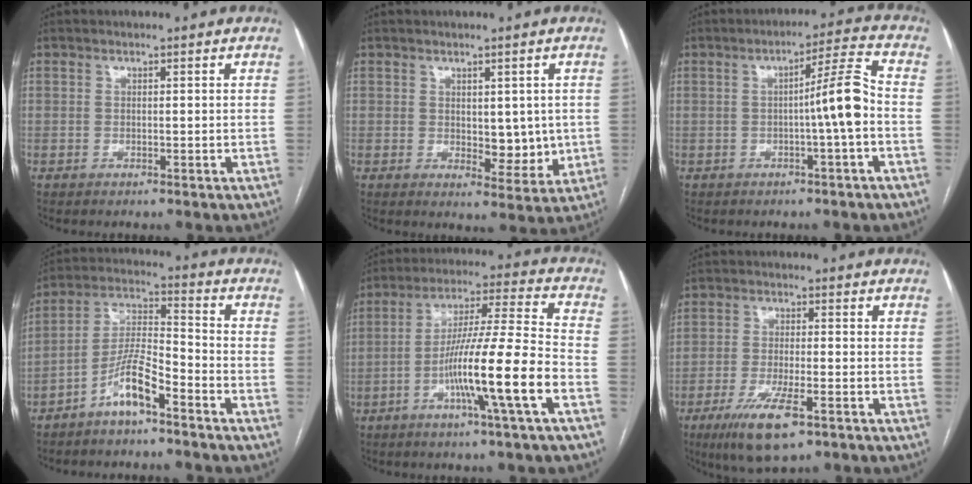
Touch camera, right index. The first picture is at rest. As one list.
[{"total": 5.7, "force": [0.3, 3.0, 4.8], "torque": [-0.055, -0.009, 0.014]}, {"total": 6.8, "force": [-1.2, -0.8, 6.7], "torque": [-0.099, 0.015, -0.018]}, {"total": 8.0, "force": [-5.2, 1.3, 6.0], "torque": [-0.130, 0.007, -0.102]}, {"total": 14.9, "force": [-5.6, -1.3, 13.7], "torque": [-0.242, -0.004, -0.102]}, {"total": 9.1, "force": [-5.0, 1.8, 7.4], "torque": [-0.140, -0.022, -0.083]}]